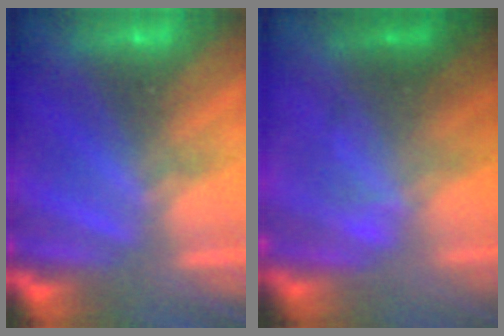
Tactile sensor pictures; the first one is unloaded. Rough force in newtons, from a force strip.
{"total": 2.1}